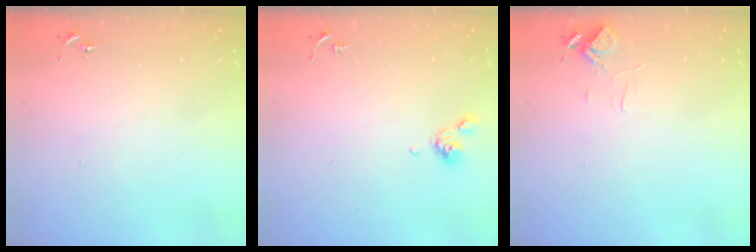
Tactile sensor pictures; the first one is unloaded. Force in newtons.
{"total": 6.6, "press": 6.4, "slide": 1.5}
{"total": 5.7, "press": 5.6, "slide": 0.6}